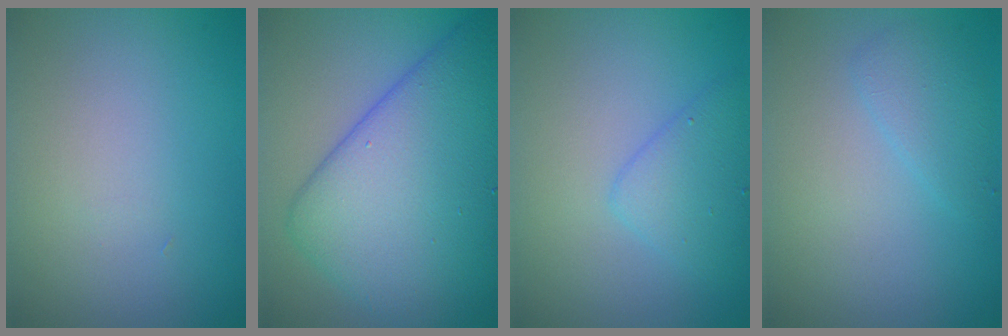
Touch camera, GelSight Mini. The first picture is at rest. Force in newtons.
{"total": 11.6, "press": 11.6, "slide": 0.3}
{"total": 2.9, "press": 2.9, "slide": 0.1}
{"total": 2.0, "press": 2.0, "slide": 0.1}